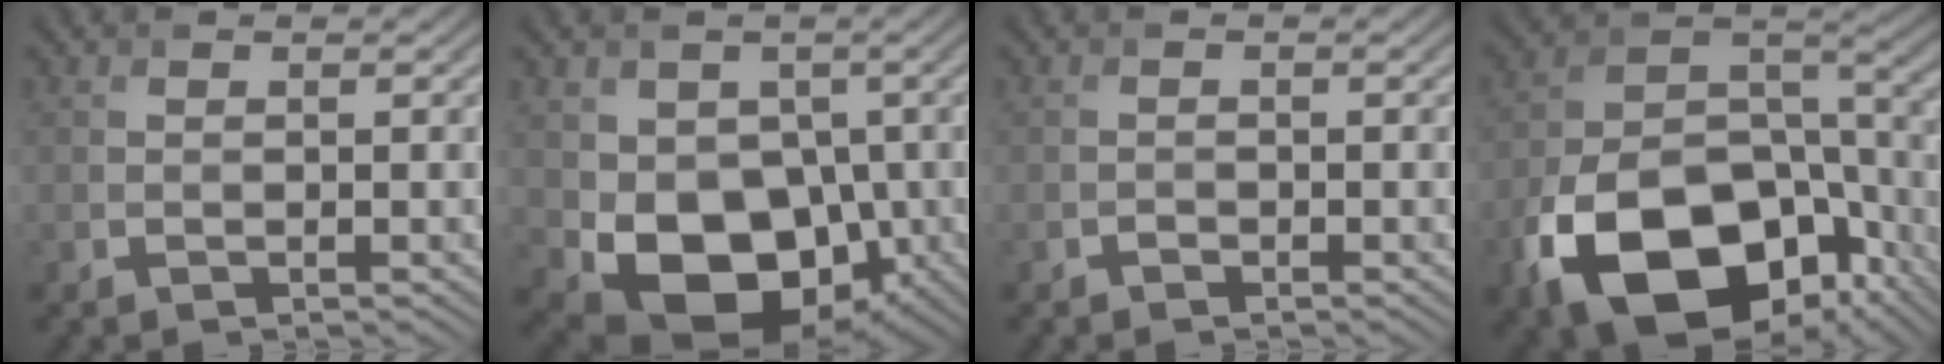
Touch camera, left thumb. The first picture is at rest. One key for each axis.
{"total": 10.8, "fx": -1.8, "fy": 8.1, "fz": 6.9, "tx": -0.124, "ty": -0.028, "tz": -0.035}
{"total": 0.6, "fx": -0.5, "fy": 0.3, "fz": 0.2, "tx": -0.001, "ty": -0.002, "tz": -0.009}
{"total": 18.6, "fx": -8.9, "fy": 11.8, "fz": 11.3, "tx": -0.224, "ty": -0.049, "tz": -0.140}